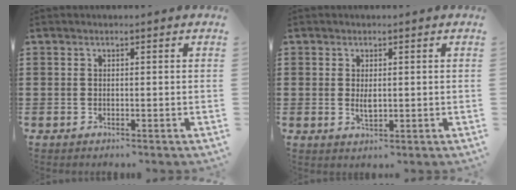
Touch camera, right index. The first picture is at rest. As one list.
[{"total": 2.1, "force": [0.3, 1.0, 1.8], "torque": [-0.037, 0.003, 0.005]}]